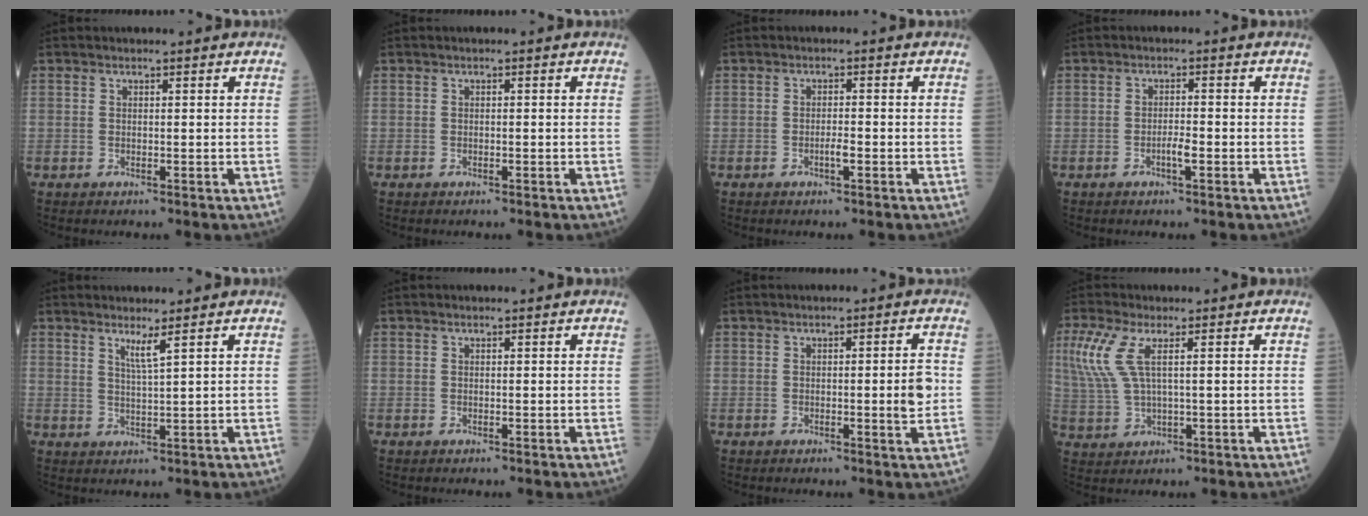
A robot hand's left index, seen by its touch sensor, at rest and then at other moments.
{"total": 0.0}
{"total": 1.4, "force": [-0.8, 0.1, 1.1], "torque": [-0.021, -0.002, -0.016]}
{"total": 1.8, "force": [-1.0, 0.1, 1.5], "torque": [-0.027, -0.002, -0.020]}
{"total": 2.2, "force": [1.4, -0.8, 1.6], "torque": [-0.030, -0.016, 0.029]}
{"total": 0.0}
{"total": 2.9, "force": [-0.4, -0.1, 2.9], "torque": [-0.040, -0.005, -0.007]}
{"total": 6.5, "force": [2.2, 1.6, 5.9], "torque": [-0.164, 0.010, 0.049]}